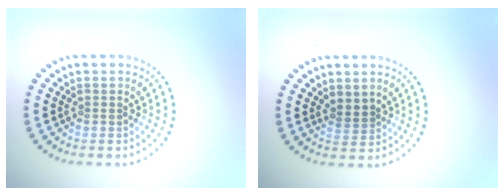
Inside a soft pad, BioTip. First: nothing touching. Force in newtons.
{"total": 1.5, "press": 1.2, "slide": 0.9}